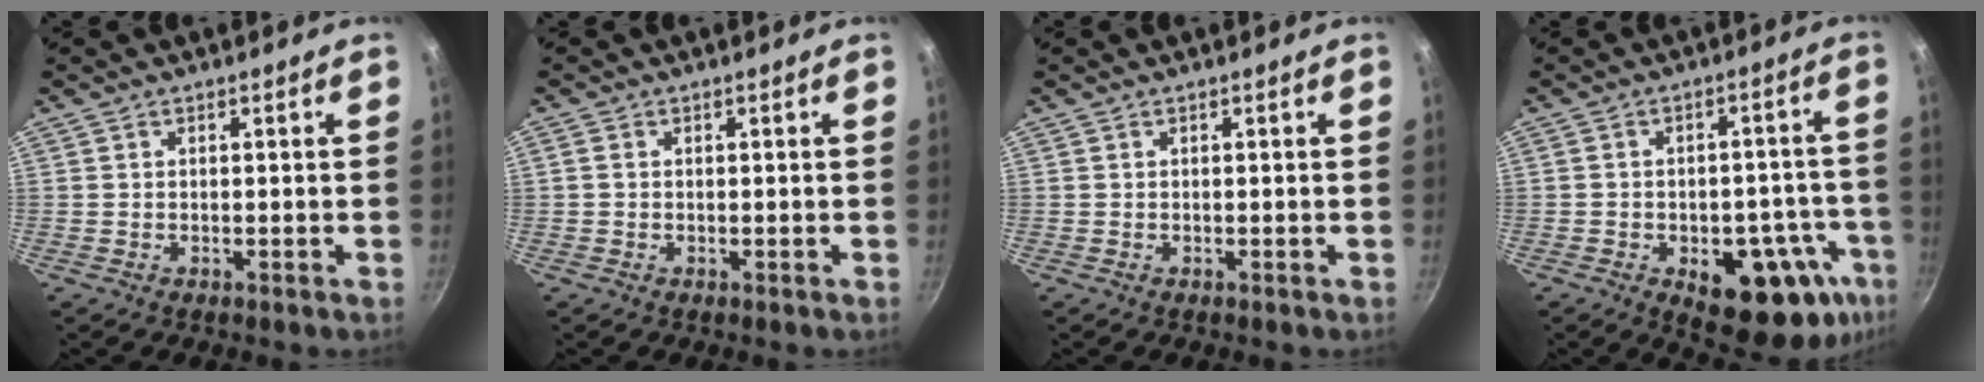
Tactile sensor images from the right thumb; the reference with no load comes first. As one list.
[{"total": 1.0, "force": [0.0, 0.8, 0.5], "torque": [-0.009, 0.004, -0.001]}, {"total": 0.0}, {"total": 18.0, "force": [-7.6, 9.5, 13.3], "torque": [-0.104, 0.022, -0.094]}]